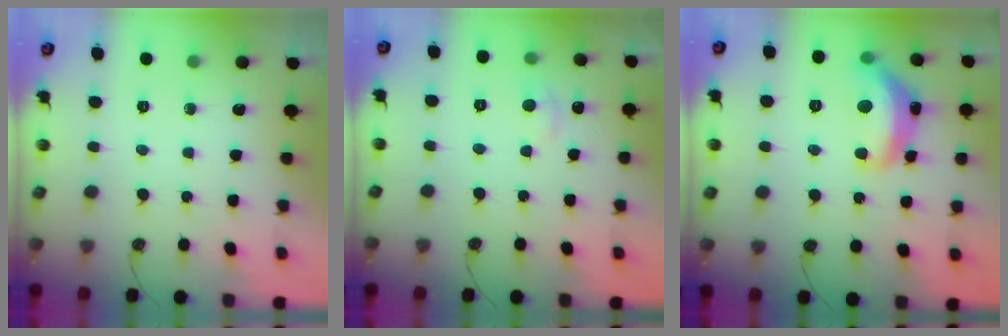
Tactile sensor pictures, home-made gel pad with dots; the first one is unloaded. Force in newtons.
{"total": 1.6, "press": 1.4, "slide": 0.7}
{"total": 7.4, "press": 7.3, "slide": 0.7}